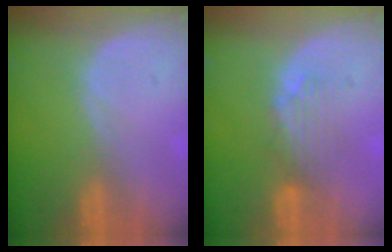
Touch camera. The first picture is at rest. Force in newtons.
{"total": 4.2, "press": 3.8, "slide": 1.9}